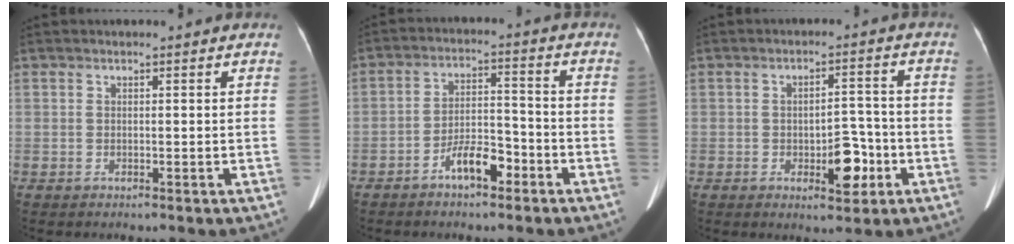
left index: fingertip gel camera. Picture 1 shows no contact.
{"total": 6.2, "force": [-3.9, 2.1, 4.4], "torque": [-0.086, 0.013, -0.066]}
{"total": 6.1, "force": [-2.3, 2.6, 5.0], "torque": [-0.068, 0.008, -0.027]}